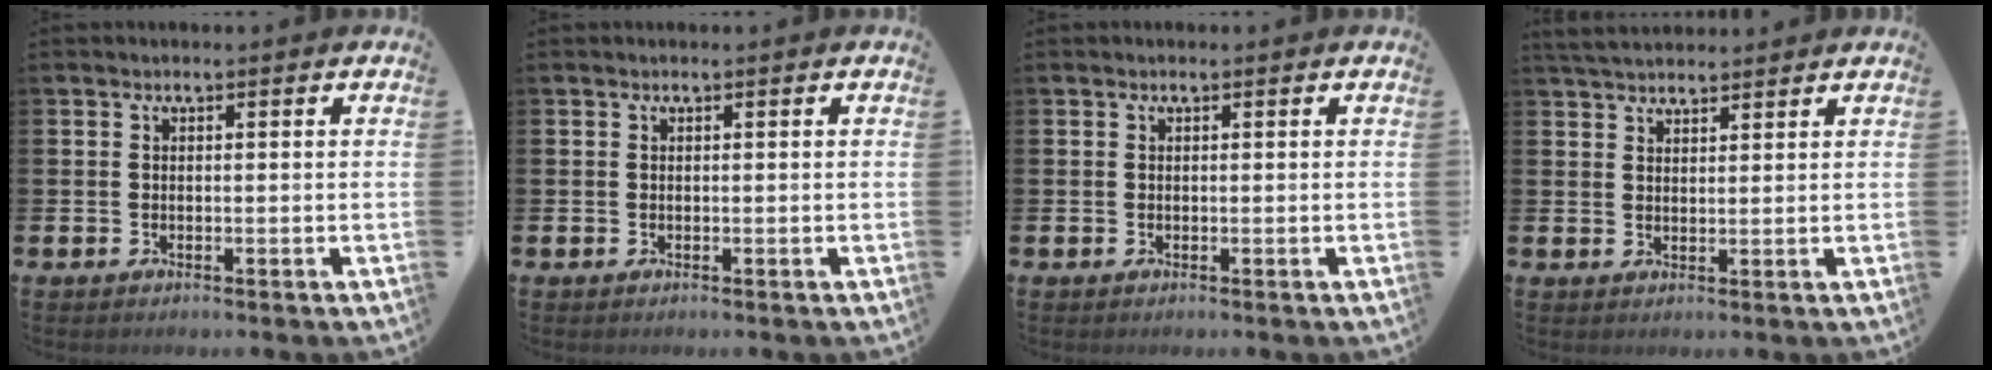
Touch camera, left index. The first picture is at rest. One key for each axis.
{"total": 0.0}
{"total": 0.0}
{"total": 3.9, "fx": 3.7, "fy": 0.8, "fz": 0.7, "tx": -0.019, "ty": -0.012, "tz": 0.070}